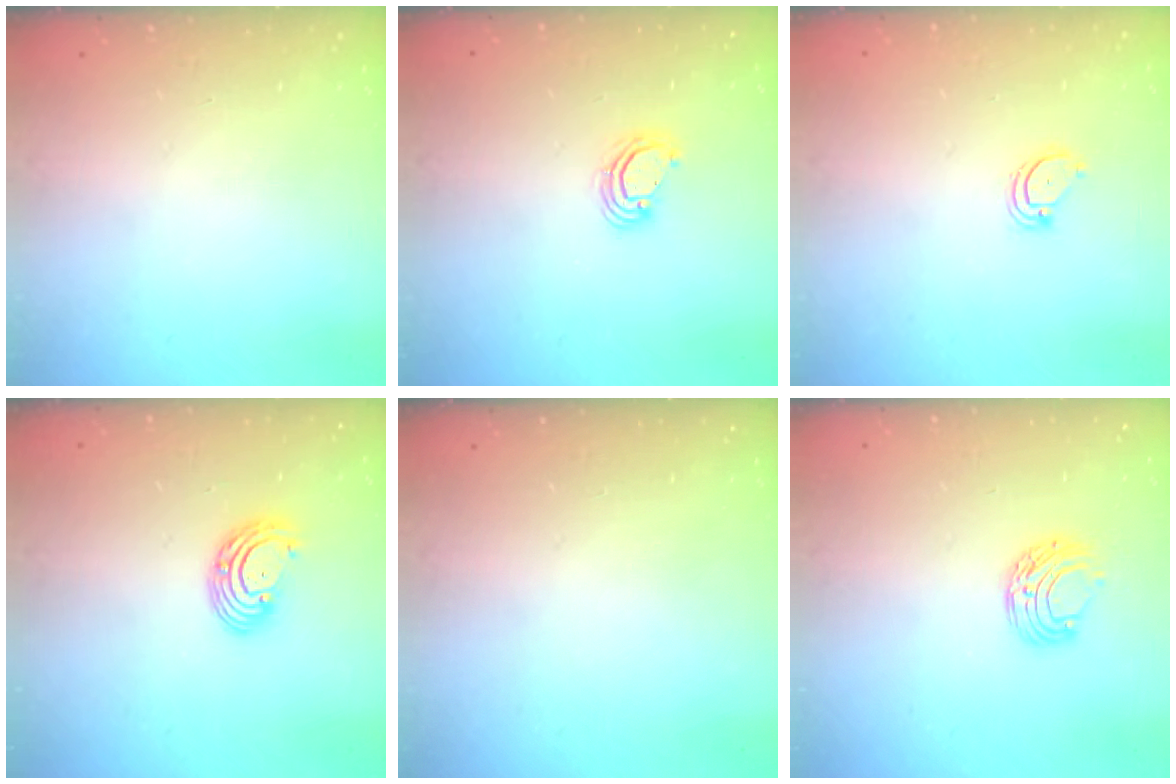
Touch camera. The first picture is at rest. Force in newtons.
{"total": 4.1, "press": 4.1, "slide": 0.3}
{"total": 2.9, "press": 2.9, "slide": 0.2}
{"total": 5.8, "press": 5.8, "slide": 0.7}
{"total": 0.0}
{"total": 6.8, "press": 6.7, "slide": 0.6}